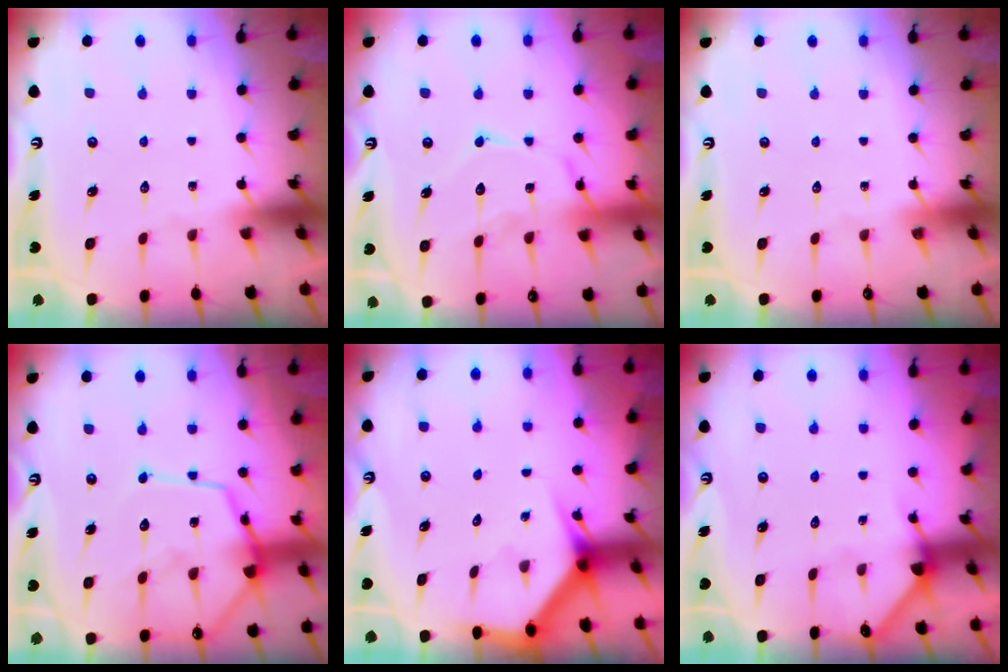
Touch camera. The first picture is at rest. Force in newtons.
{"total": 13.4, "press": 13.4, "slide": 1.0}
{"total": 0.0}
{"total": 12.6, "press": 12.6, "slide": 1.2}
{"total": 3.4, "press": 3.4, "slide": 0.2}
{"total": 3.9, "press": 3.9, "slide": 0.2}